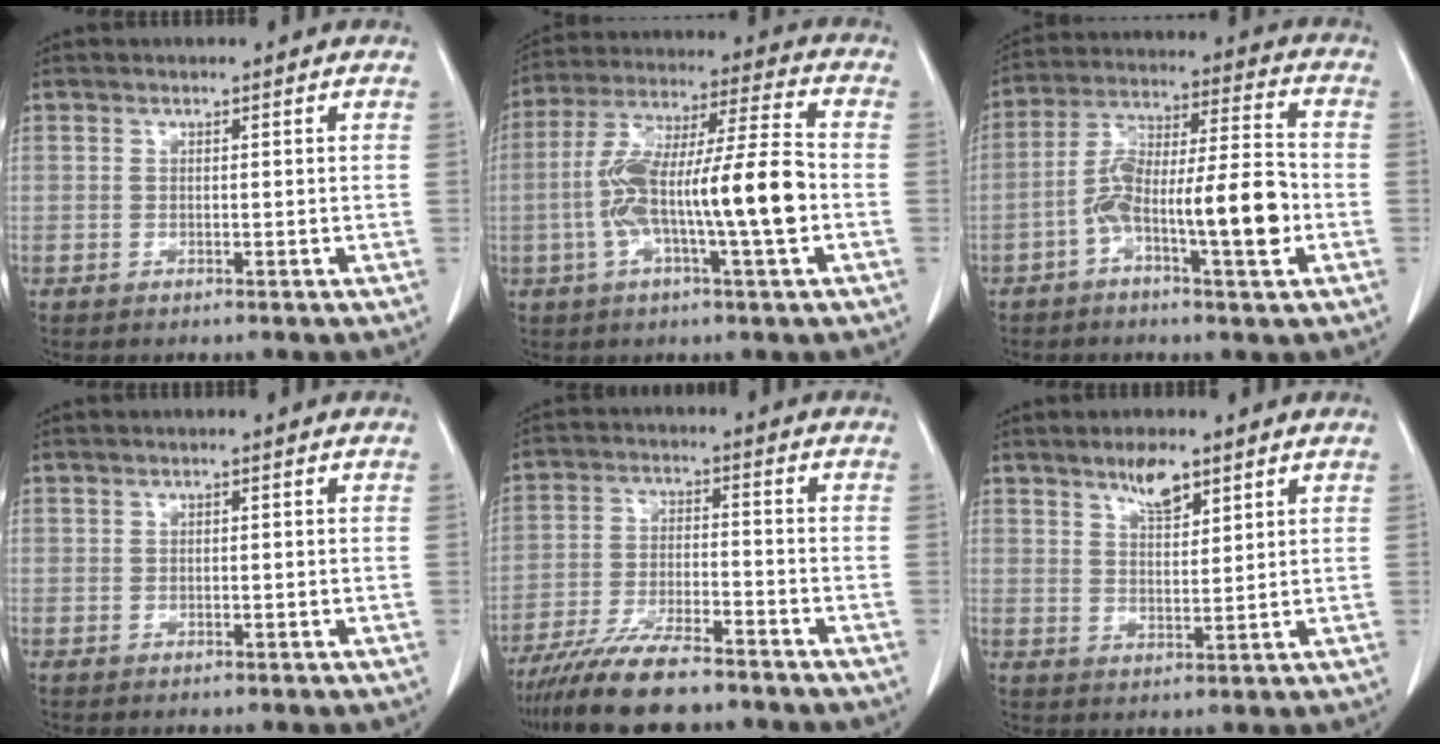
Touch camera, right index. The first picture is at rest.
{"total": 15.7, "force": [-3.0, 1.2, 15.4], "torque": [-0.284, 0.015, -0.055]}
{"total": 13.1, "force": [-4.2, 2.1, 12.2], "torque": [-0.217, 0.022, -0.070]}
{"total": 0.0}
{"total": 10.9, "force": [-9.2, 1.7, 5.6], "torque": [-0.095, -0.026, -0.158]}
{"total": 4.9, "force": [3.5, 1.4, 3.1], "torque": [-0.057, -0.001, 0.063]}